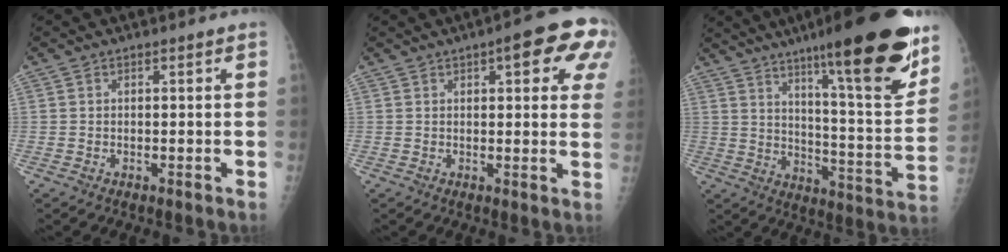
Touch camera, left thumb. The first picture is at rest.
{"total": 12.5, "force": [5.4, 4.0, 10.5], "torque": [-0.090, -0.007, 0.055]}
{"total": 24.5, "force": [15.3, 3.6, 18.8], "torque": [-0.252, -0.069, 0.235]}